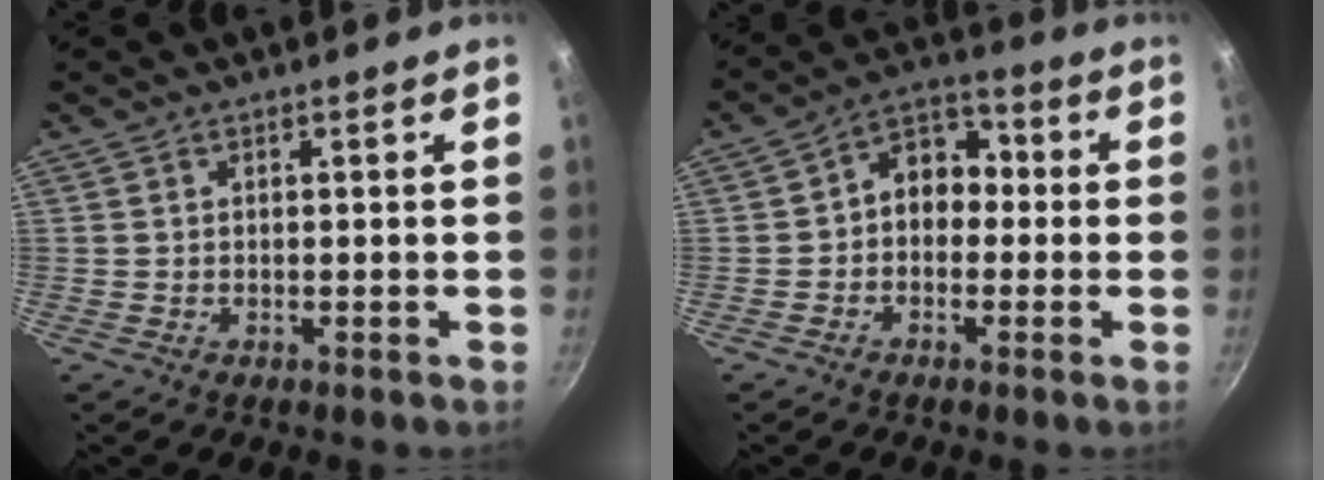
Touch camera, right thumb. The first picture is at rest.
{"total": 8.0, "force": [-0.5, 6.3, 4.9], "torque": [-0.030, 0.032, -0.030]}